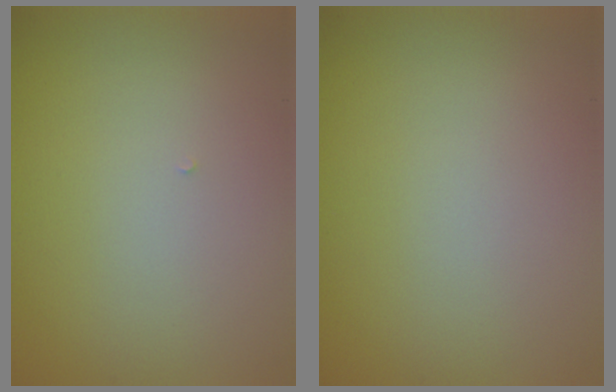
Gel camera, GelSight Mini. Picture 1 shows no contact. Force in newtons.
{"total": 0.0}